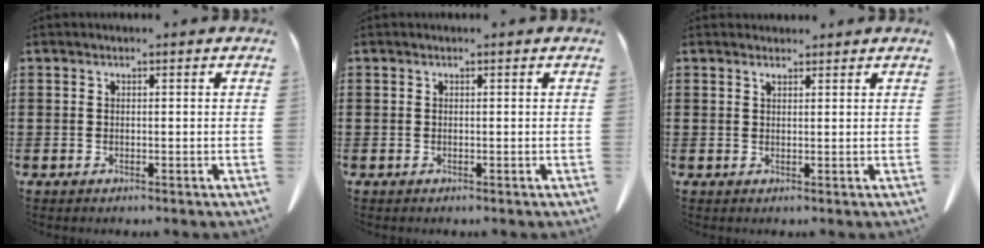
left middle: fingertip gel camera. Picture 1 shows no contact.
{"total": 0.0}
{"total": 1.1, "force": [1.0, 0.2, 0.4], "torque": [-0.010, 0.001, 0.019]}